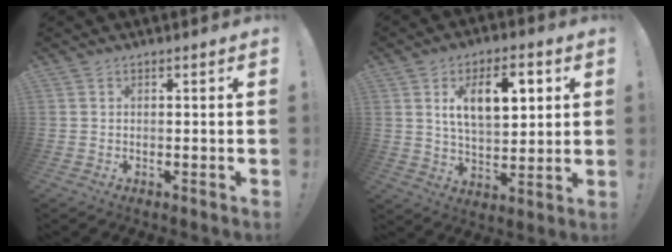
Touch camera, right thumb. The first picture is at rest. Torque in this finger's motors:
{"motor_torque": [1.56, 1.59, 0.17, 0.10, 0.05]}